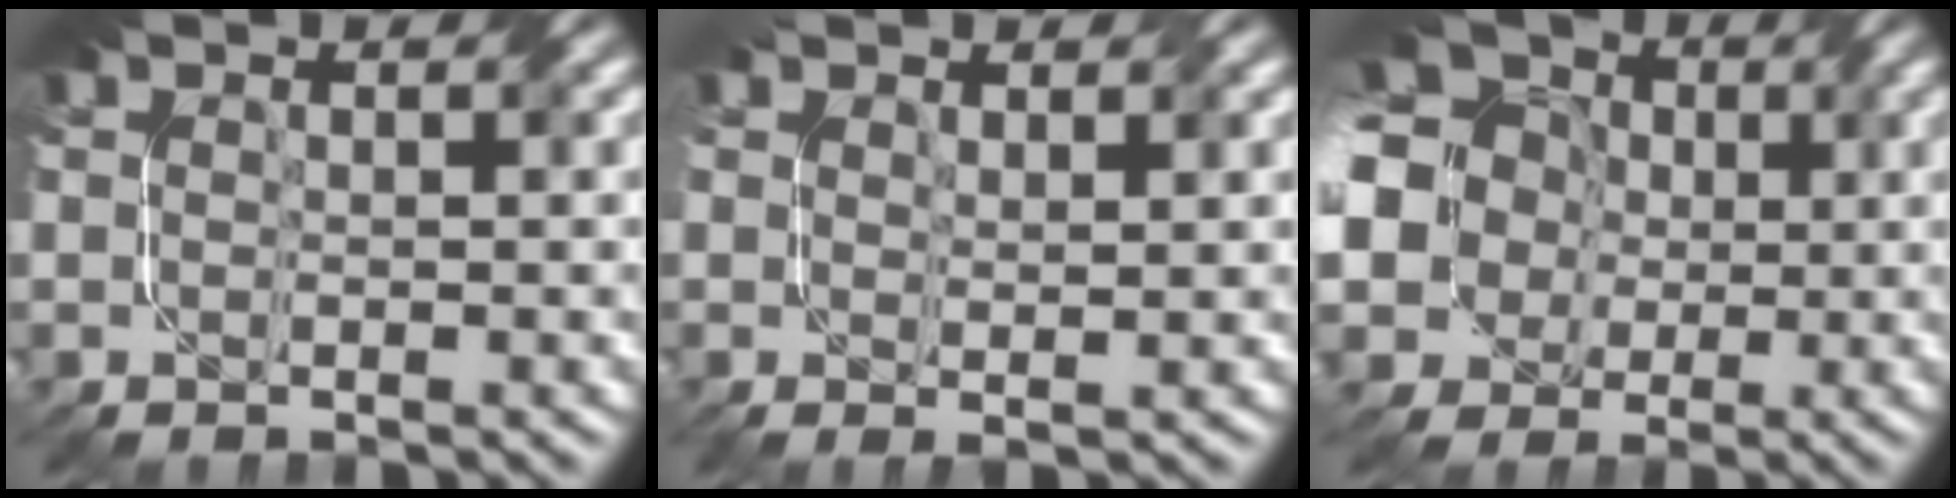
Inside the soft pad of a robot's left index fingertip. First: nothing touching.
{"total": 1.1, "force": [0.7, 0.1, 0.8], "torque": [-0.013, -0.001, 0.011]}
{"total": 19.3, "force": [2.2, 17.4, 8.0], "torque": [-0.209, 0.021, -0.018]}